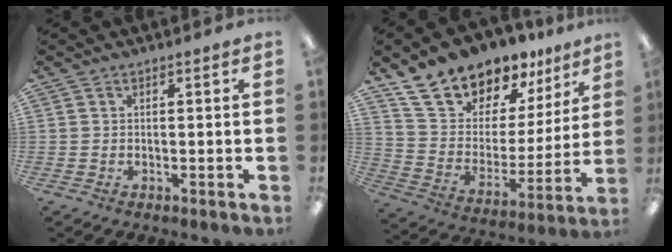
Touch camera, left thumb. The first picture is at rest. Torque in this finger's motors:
{"motor_torque": [0.72, 0.70, 1.45, -1.32, 0.18]}